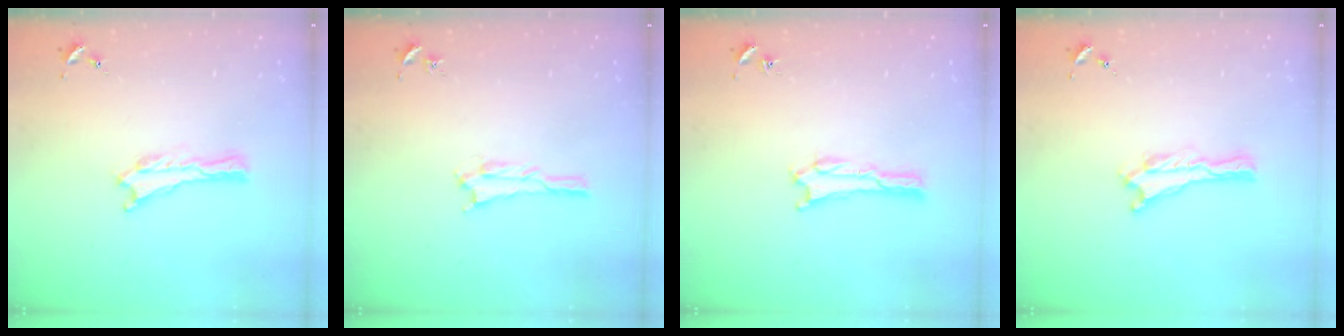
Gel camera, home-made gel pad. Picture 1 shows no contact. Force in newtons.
{"total": 1.7, "press": 1.7, "slide": 0.2}
{"total": 1.3, "press": 1.3, "slide": 0.4}
{"total": 0.0}